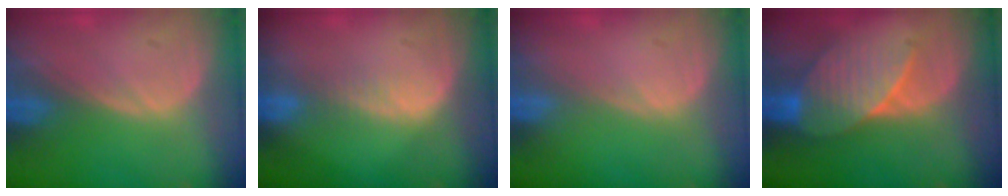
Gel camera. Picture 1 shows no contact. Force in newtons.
{"total": 2.0, "press": 2.0, "slide": 0.1}
{"total": 0.0}
{"total": 7.5, "press": 7.4, "slide": 1.4}